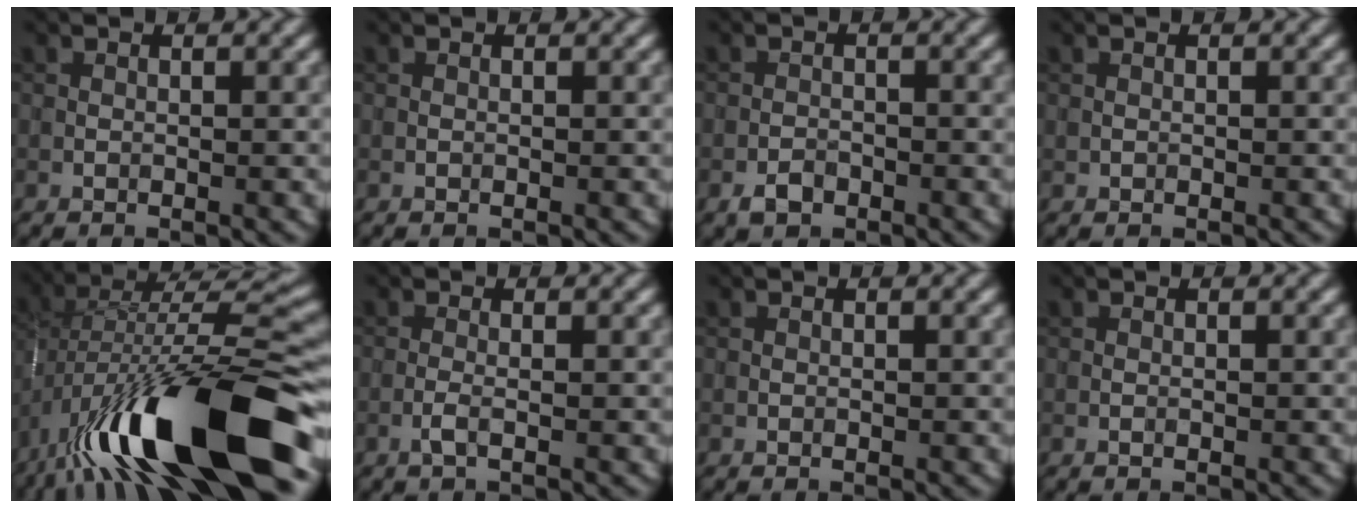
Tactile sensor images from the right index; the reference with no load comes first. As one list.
[{"total": 0.0}, {"total": 1.6, "force": [-1.1, 1.0, 0.7], "torque": [-0.009, 0.001, -0.022]}, {"total": 0.0}, {"total": 15.7, "force": [-7.7, 4.7, 12.8], "torque": [-0.219, 0.002, -0.131]}, {"total": 1.2, "force": [-0.5, 0.2, 1.1], "torque": [-0.022, 0.002, -0.014]}, {"total": 0.0}, {"total": 0.0}]